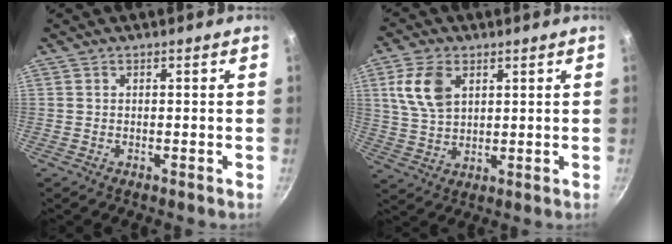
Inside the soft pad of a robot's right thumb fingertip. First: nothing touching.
{"total": 9.3, "force": [3.4, 5.8, 6.4], "torque": [-0.118, -0.010, 0.068]}